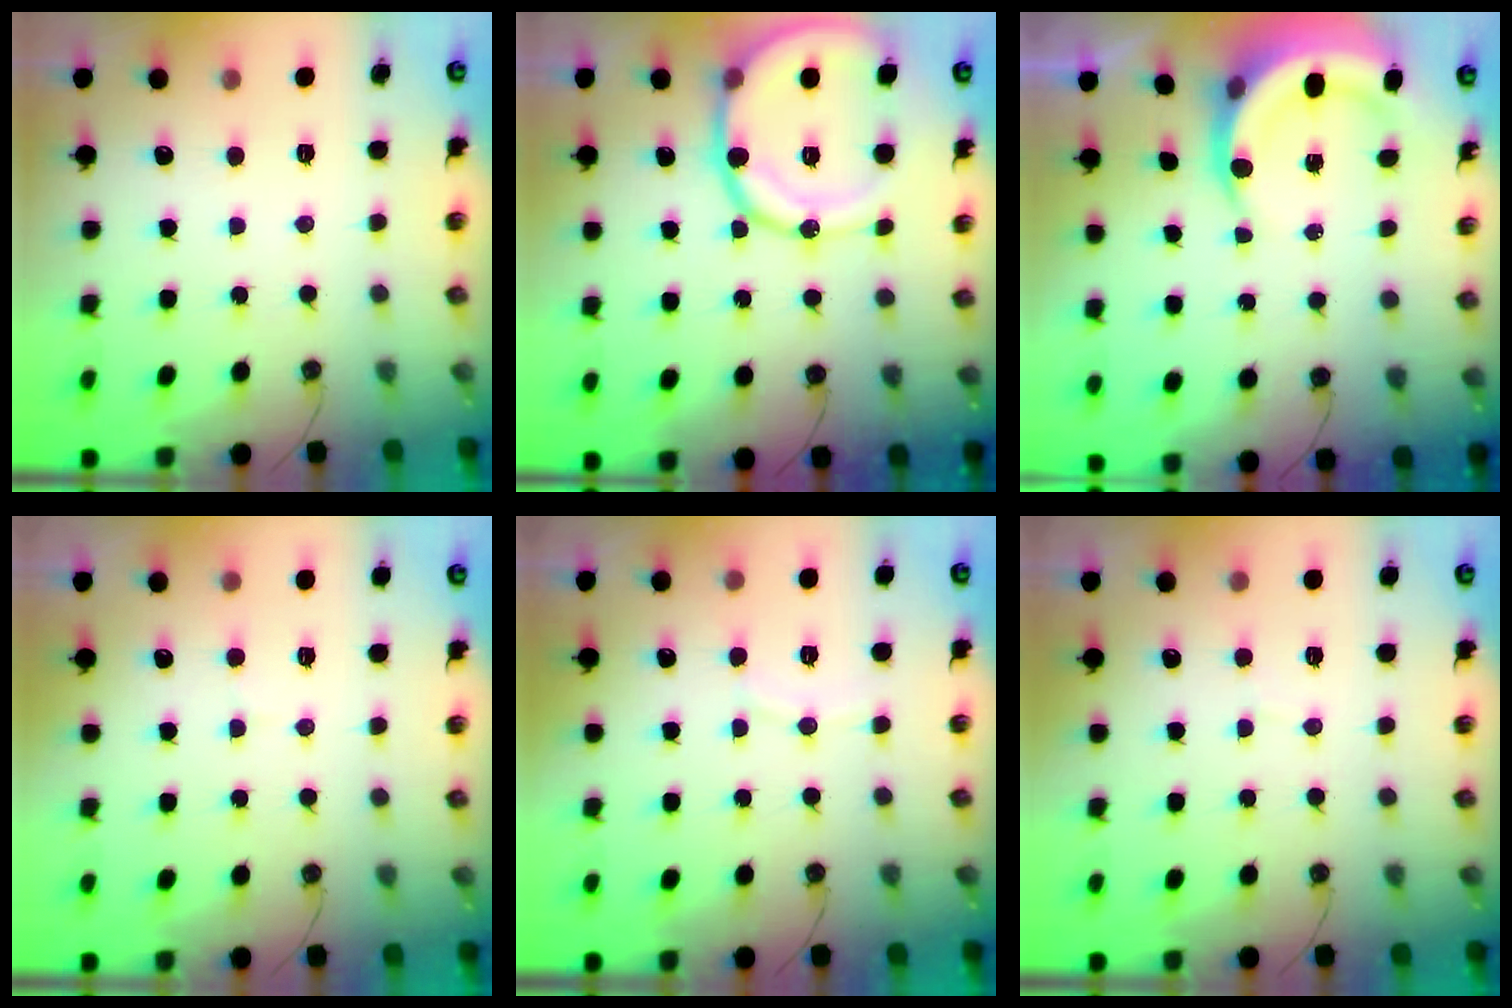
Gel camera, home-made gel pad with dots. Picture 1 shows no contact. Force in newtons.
{"total": 18.8, "press": 18.5, "slide": 3.4}
{"total": 7.7, "press": 7.5, "slide": 1.8}
{"total": 3.2, "press": 3.1, "slide": 0.7}
{"total": 5.1, "press": 5.0, "slide": 0.5}
{"total": 3.6, "press": 3.5, "slide": 0.9}